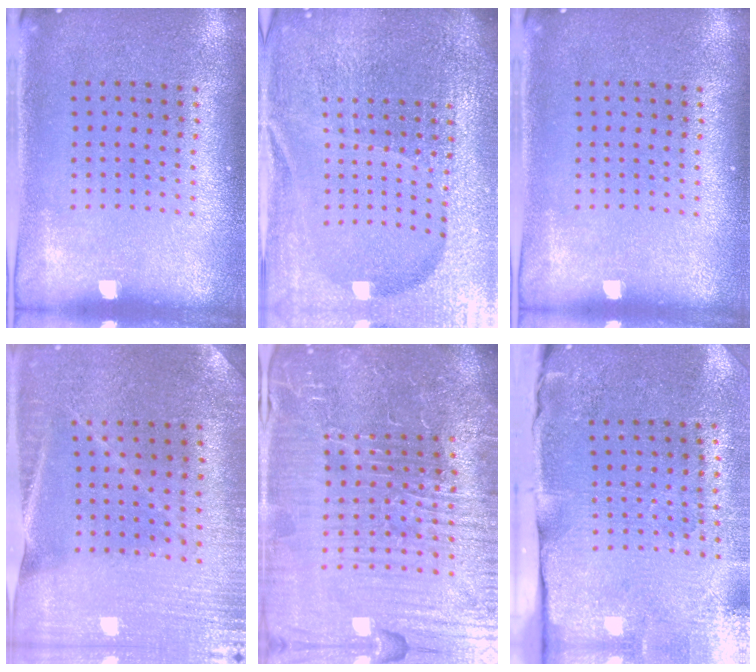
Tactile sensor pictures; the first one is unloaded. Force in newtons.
{"total": 6.6, "press": 5.8, "slide": 3.2}
{"total": 0.0}
{"total": 1.2, "press": 1.2, "slide": 0.1}
{"total": 7.1, "press": 6.4, "slide": 3.1}
{"total": 4.8, "press": 3.9, "slide": 2.8}